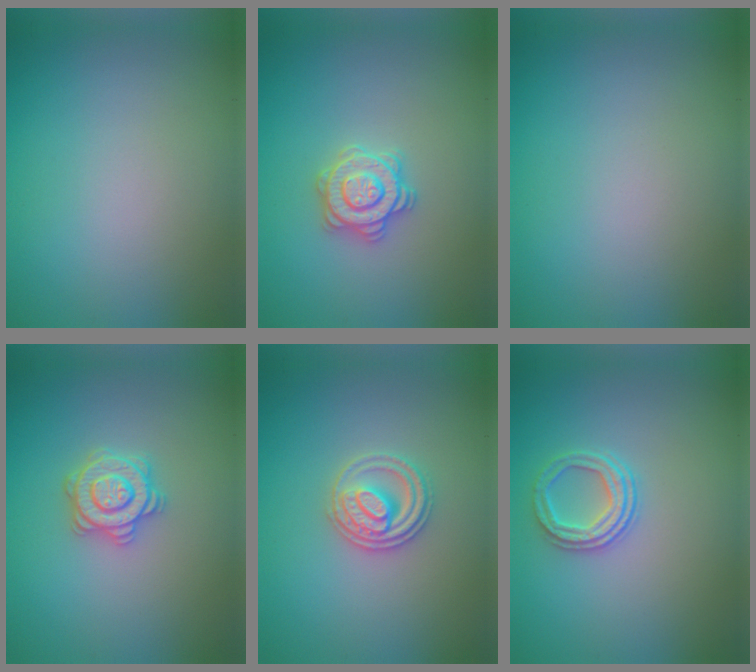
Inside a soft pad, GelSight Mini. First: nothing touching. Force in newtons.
{"total": 2.9, "press": 2.8, "slide": 0.6}
{"total": 0.0}
{"total": 3.1, "press": 3.0, "slide": 0.5}
{"total": 3.0, "press": 2.8, "slide": 0.9}
{"total": 2.7, "press": 2.4, "slide": 1.2}